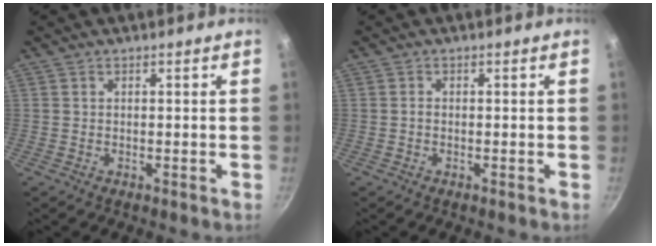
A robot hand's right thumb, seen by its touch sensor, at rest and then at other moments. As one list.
[{"total": 0.6, "force": [-0.2, 0.4, 0.4], "torque": [-0.006, 0.001, -0.007]}]